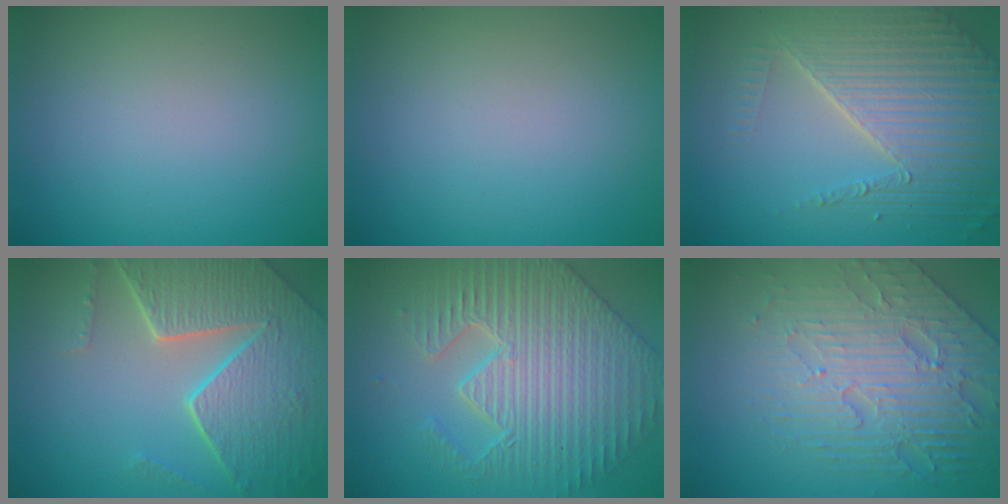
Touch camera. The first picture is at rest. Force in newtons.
{"total": 0.0}
{"total": 7.6, "press": 5.4, "slide": 5.3}
{"total": 8.0, "press": 5.7, "slide": 5.7}
{"total": 6.6, "press": 5.7, "slide": 3.3}
{"total": 6.7, "press": 5.3, "slide": 4.1}